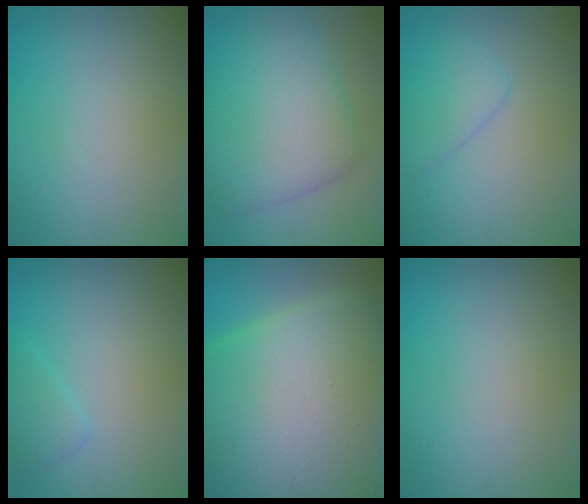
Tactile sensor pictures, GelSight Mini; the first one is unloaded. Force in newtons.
{"total": 8.2, "press": 8.2, "slide": 0.2}
{"total": 2.6, "press": 2.6, "slide": 0.0}
{"total": 1.7, "press": 1.7, "slide": 0.0}
{"total": 22.3, "press": 22.3, "slide": 0.8}
{"total": 0.0}